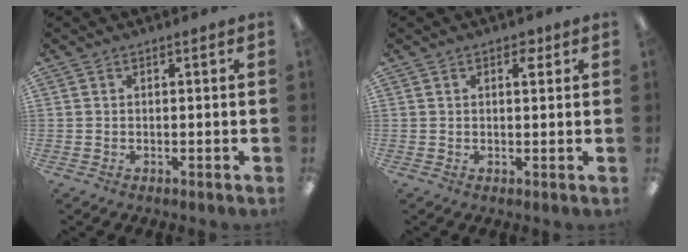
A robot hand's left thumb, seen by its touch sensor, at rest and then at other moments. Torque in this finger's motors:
{"motor_torque": [-0.15, 0.09, -0.11, -0.11, 0.00]}